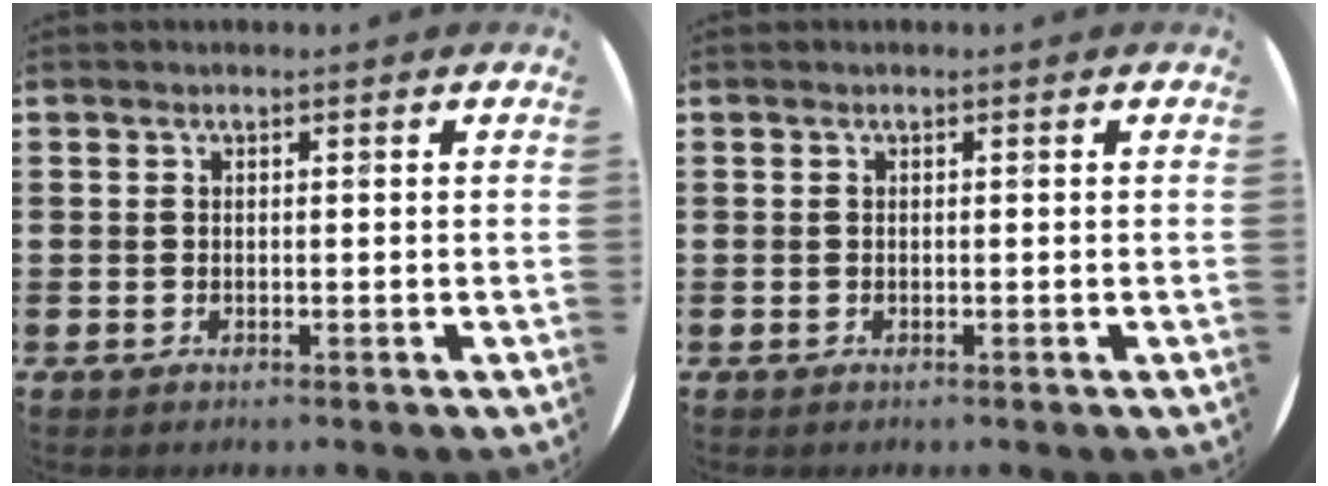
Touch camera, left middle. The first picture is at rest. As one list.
[{"total": 0.0}]